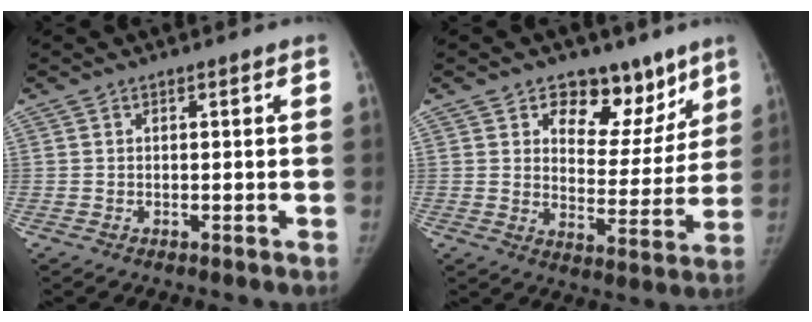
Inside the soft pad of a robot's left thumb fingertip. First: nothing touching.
{"total": 13.6, "force": [8.7, 8.6, 6.0], "torque": [-0.013, -0.043, 0.127]}